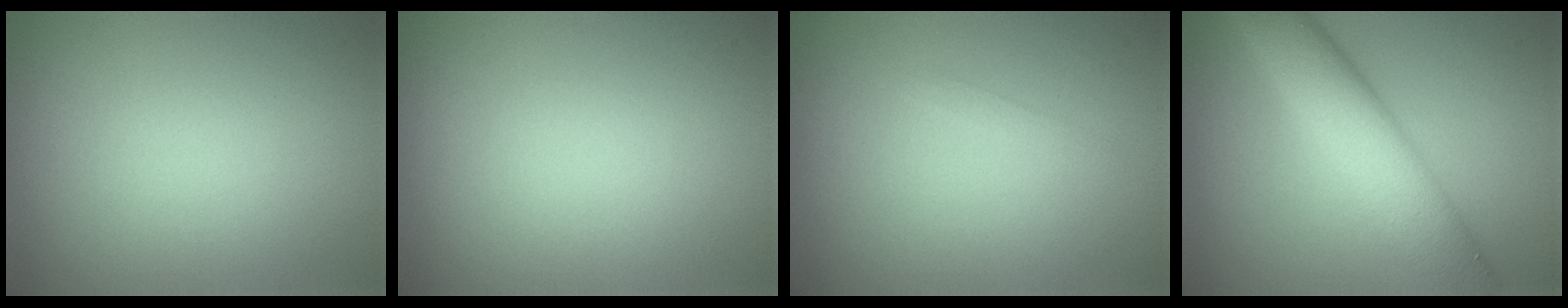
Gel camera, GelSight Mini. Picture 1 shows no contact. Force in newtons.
{"total": 0.0}
{"total": 0.5, "press": 0.5, "slide": 0.1}
{"total": 7.1, "press": 7.1, "slide": 0.2}